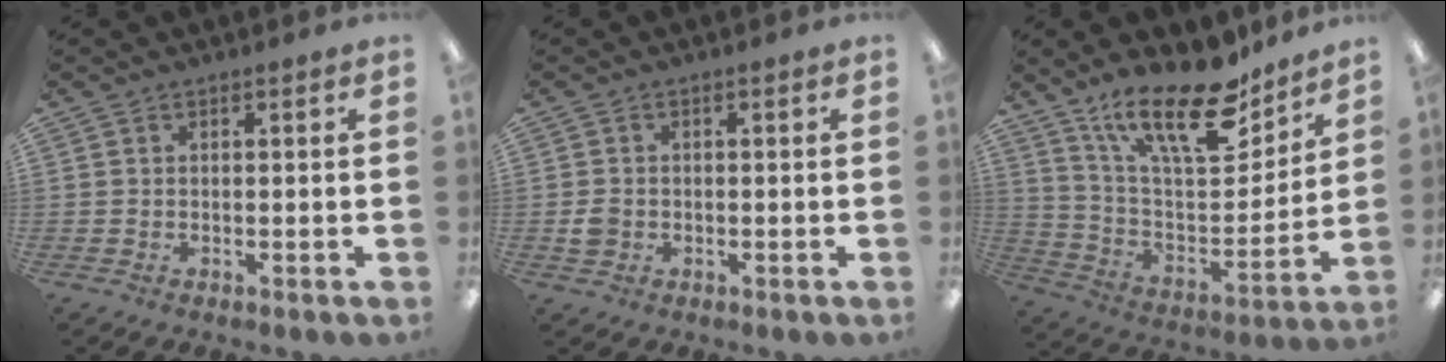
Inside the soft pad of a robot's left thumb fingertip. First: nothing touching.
{"total": 2.4, "force": [-0.6, 2.1, 1.2], "torque": [-0.020, 0.005, -0.011]}
{"total": 22.3, "force": [15.5, 8.3, 13.7], "torque": [-0.221, -0.099, 0.266]}